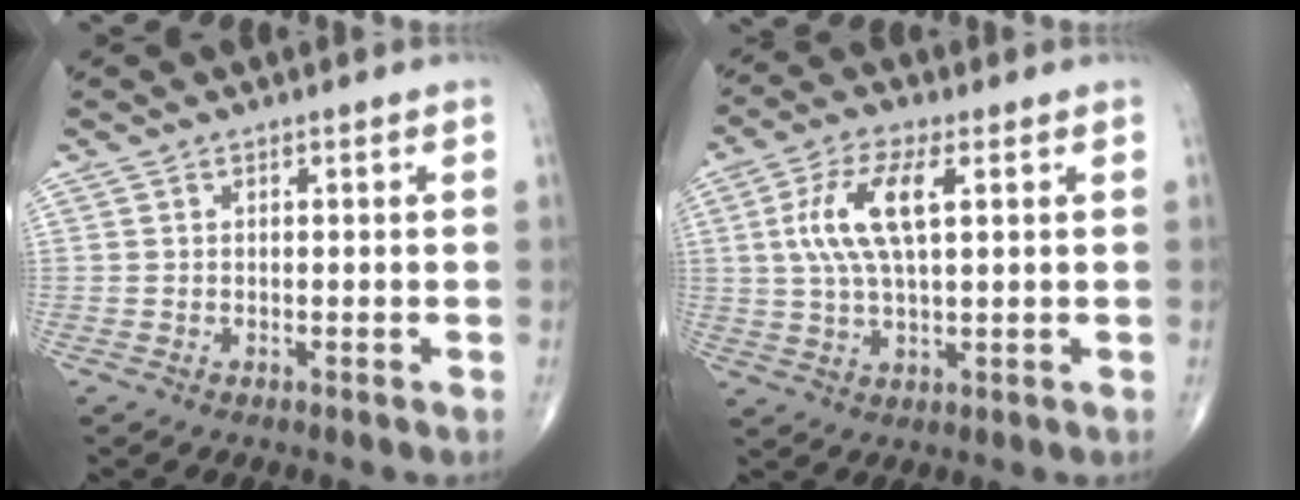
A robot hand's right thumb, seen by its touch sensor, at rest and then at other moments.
{"total": 10.7, "force": [2.5, 4.0, 9.6], "torque": [-0.205, 0.006, 0.049]}